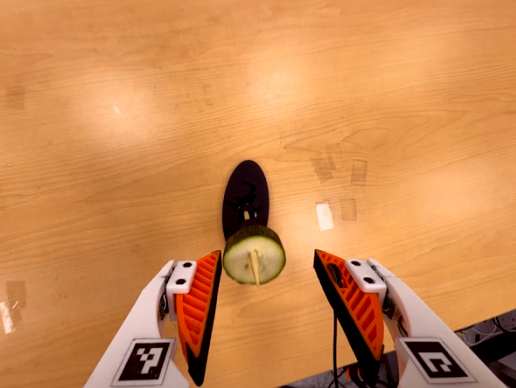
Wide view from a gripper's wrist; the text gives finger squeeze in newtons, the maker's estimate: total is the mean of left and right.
{"total": 0.0}